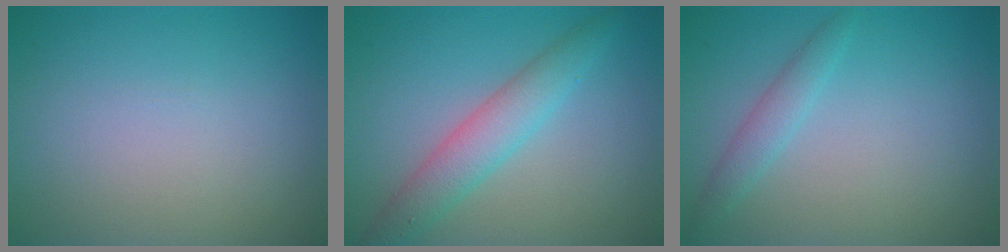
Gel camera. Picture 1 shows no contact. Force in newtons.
{"total": 3.7, "press": 3.7, "slide": 0.1}
{"total": 1.7, "press": 1.7, "slide": 0.0}